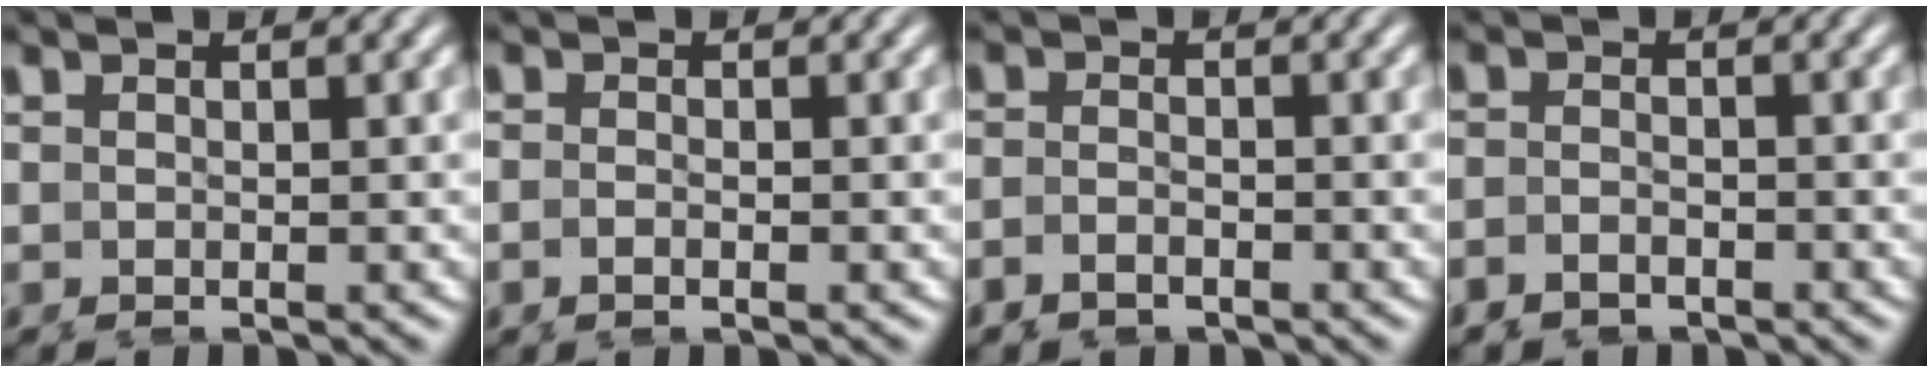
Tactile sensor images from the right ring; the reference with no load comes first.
{"total": 1.3, "force": [-0.9, 0.7, 0.7], "torque": [-0.021, -0.002, -0.023]}
{"total": 3.1, "force": [-2.4, 1.8, 1.0], "torque": [-0.032, -0.016, -0.041]}
{"total": 3.4, "force": [-2.7, 1.9, 0.8], "torque": [-0.030, -0.017, -0.046]}